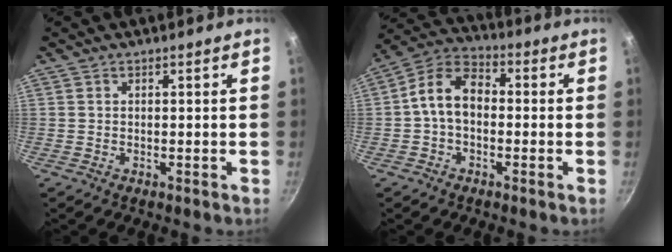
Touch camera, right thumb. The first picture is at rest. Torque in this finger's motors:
{"motor_torque": [0.76, 1.10, 1.14, -0.82, 0.06]}